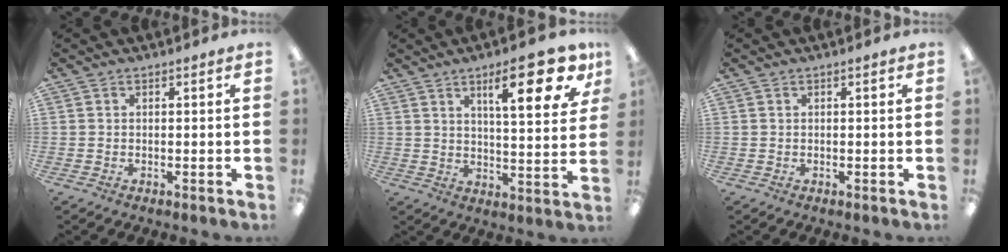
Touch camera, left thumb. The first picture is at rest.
{"total": 16.1, "force": [8.7, 4.8, 12.8], "torque": [-0.171, -0.036, 0.127]}
{"total": 0.0}